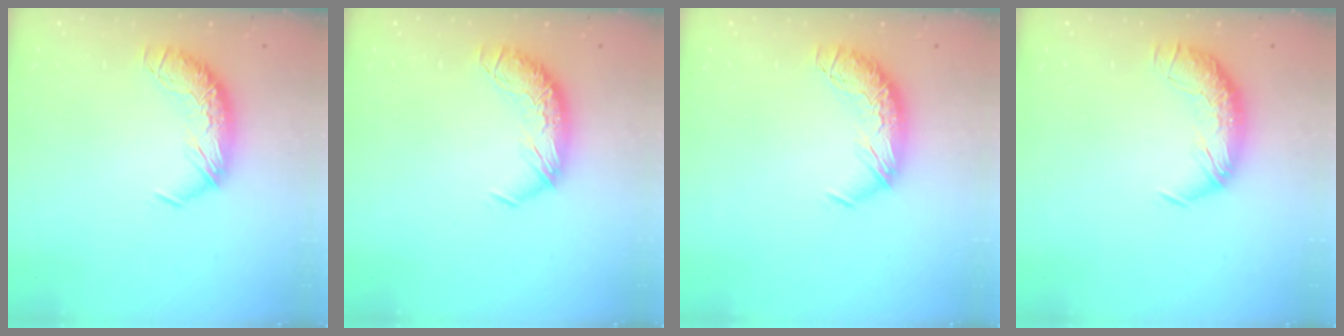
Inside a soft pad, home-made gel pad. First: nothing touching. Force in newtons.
{"total": 0.0}
{"total": 0.0}
{"total": 1.7, "press": 0.6, "slide": 1.6}